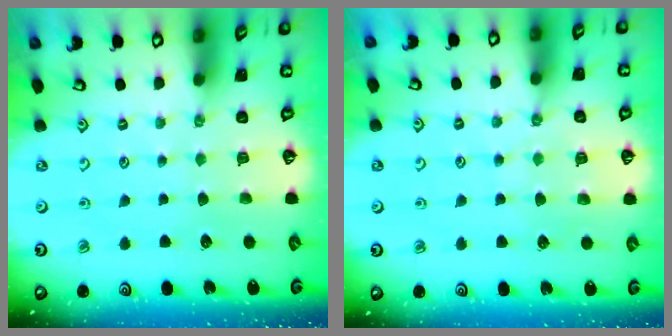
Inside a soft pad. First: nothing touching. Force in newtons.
{"total": 6.5, "press": 6.4, "slide": 0.6}